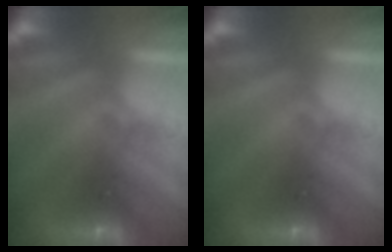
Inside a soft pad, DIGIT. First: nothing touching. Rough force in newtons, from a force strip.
{"total": 0.0}